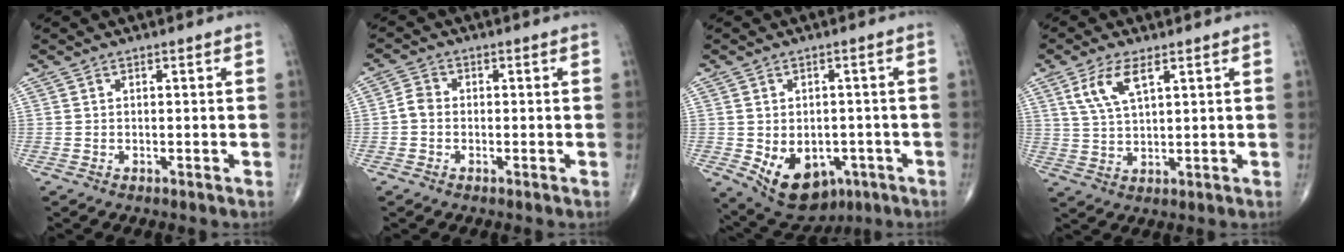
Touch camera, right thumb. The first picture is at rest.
{"total": 2.6, "force": [-0.6, 2.0, 1.6], "torque": [-0.024, 0.007, -0.019]}
{"total": 12.2, "force": [-4.3, 8.4, 7.7], "torque": [-0.096, 0.008, -0.045]}
{"total": 7.0, "force": [3.3, 2.7, 5.6], "torque": [-0.115, -0.009, 0.070]}